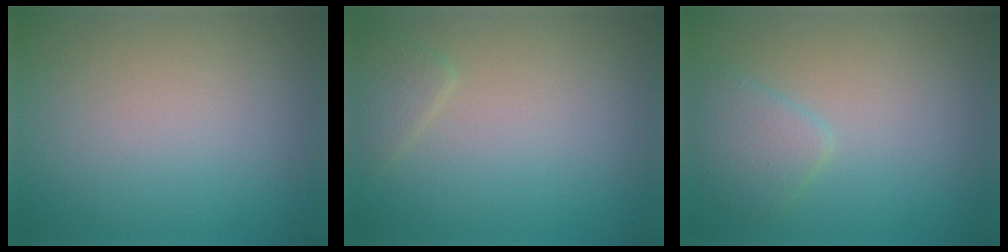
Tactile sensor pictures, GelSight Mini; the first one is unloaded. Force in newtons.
{"total": 1.2, "press": 1.2, "slide": 0.1}
{"total": 2.3, "press": 2.3, "slide": 0.1}